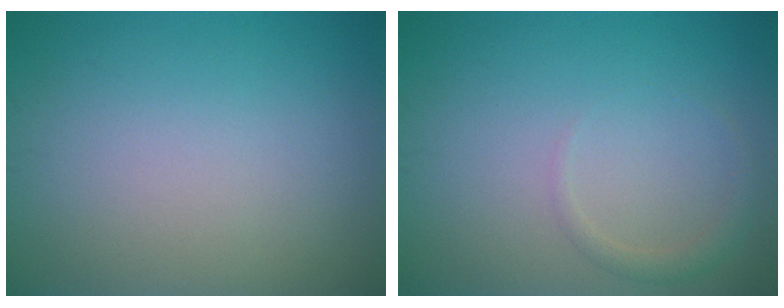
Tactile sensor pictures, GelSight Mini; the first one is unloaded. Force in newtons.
{"total": 1.3, "press": 1.3, "slide": 0.1}